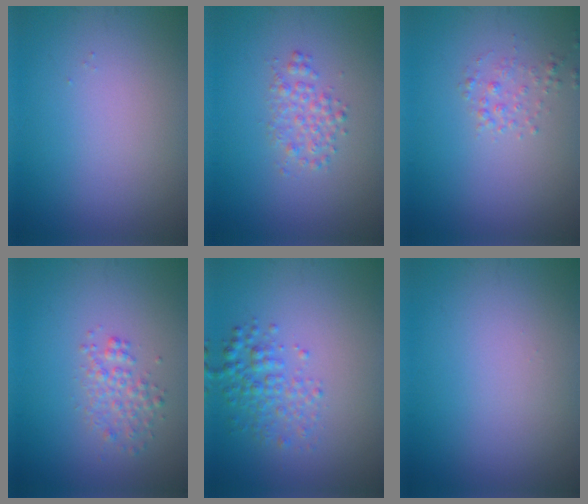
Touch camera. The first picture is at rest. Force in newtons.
{"total": 2.0, "press": 2.0, "slide": 0.0}
{"total": 1.3, "press": 1.2, "slide": 0.1}
{"total": 2.0, "press": 2.0, "slide": 0.1}
{"total": 2.7, "press": 2.7, "slide": 0.1}
{"total": 0.0}